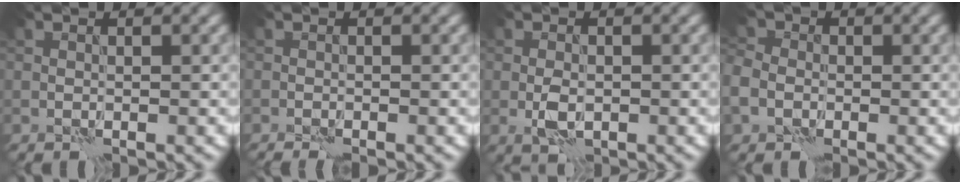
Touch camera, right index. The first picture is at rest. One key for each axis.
{"total": 1.1, "fx": -0.8, "fy": -0.1, "fz": 0.7, "tx": -0.018, "ty": 0.002, "tz": -0.016}
{"total": 2.4, "fx": -0.6, "fy": 1.4, "fz": 1.8, "tx": -0.035, "ty": -0.001, "tz": -0.011}
{"total": 3.5, "fx": -1.1, "fy": 2.9, "fz": 1.6, "tx": -0.032, "ty": -0.004, "tz": -0.030}